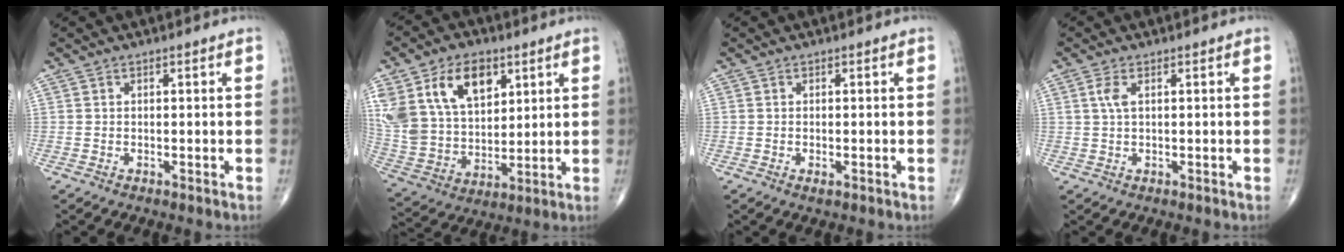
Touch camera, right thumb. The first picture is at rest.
{"total": 20.9, "force": [9.4, 13.6, 12.9], "torque": [-0.244, -0.010, 0.186]}
{"total": 1.0, "force": [-0.3, 0.4, 0.9], "torque": [-0.016, -0.004, -0.005]}
{"total": 2.4, "force": [0.8, 0.9, 2.0], "torque": [-0.050, 0.006, 0.022]}